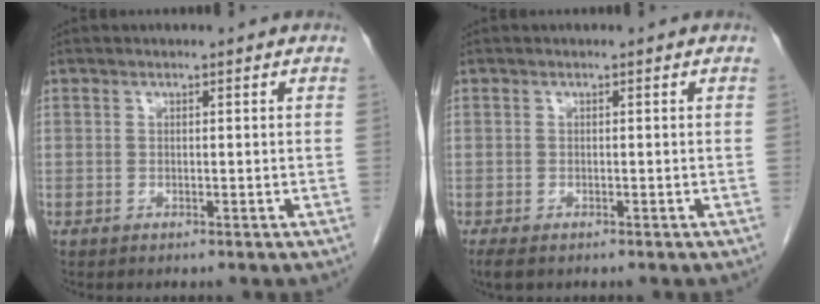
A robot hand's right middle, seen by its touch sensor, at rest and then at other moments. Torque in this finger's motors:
{"motor_torque": [0.42, -0.19, 0.04, 0.00]}